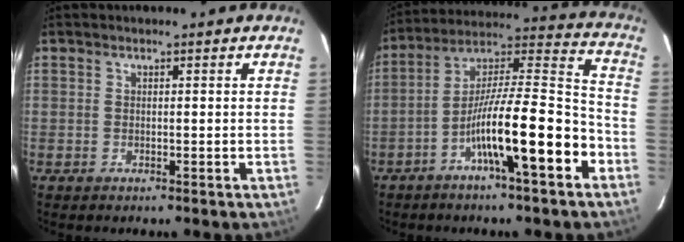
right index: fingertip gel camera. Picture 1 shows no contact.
{"total": 15.8, "force": [-6.9, 1.3, 14.1], "torque": [-0.240, 0.010, -0.117]}